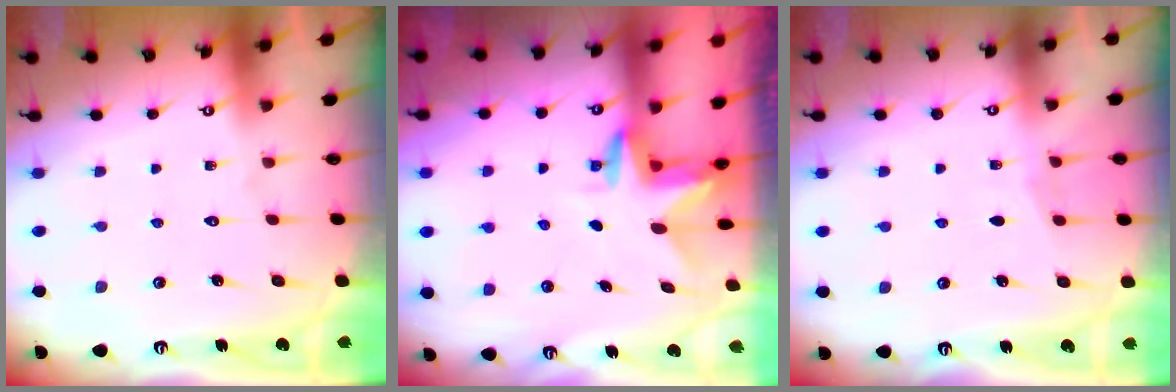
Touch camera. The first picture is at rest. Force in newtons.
{"total": 3.0, "press": 3.0, "slide": 0.2}
{"total": 3.7, "press": 3.7, "slide": 0.4}